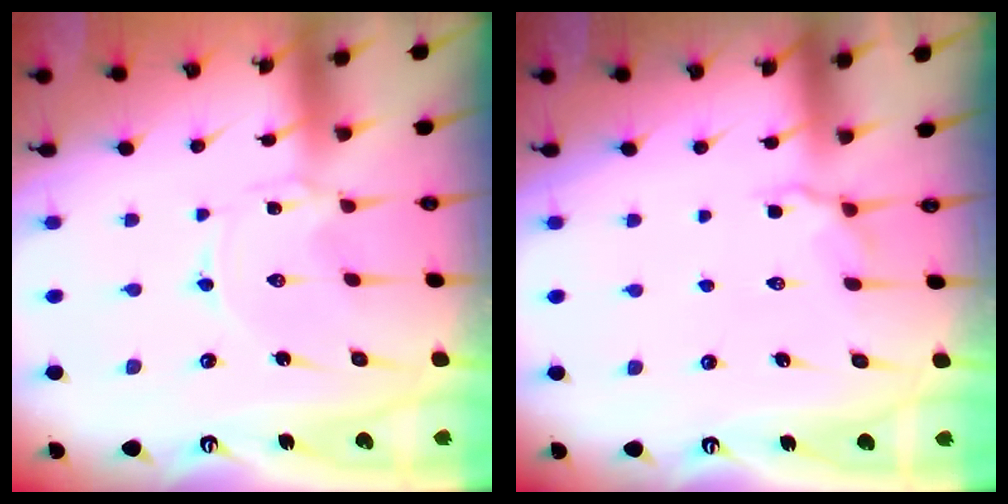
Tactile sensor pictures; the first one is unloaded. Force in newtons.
{"total": 5.6, "press": 5.2, "slide": 2.0}